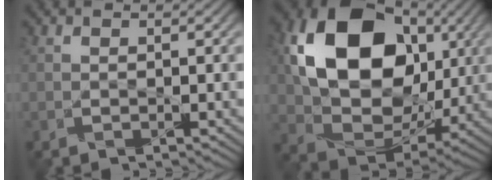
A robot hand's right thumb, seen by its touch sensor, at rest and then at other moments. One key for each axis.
{"total": 17.0, "fx": 4.4, "fy": 12.2, "fz": 11.1, "tx": -0.231, "ty": 0.006, "tz": 0.088}